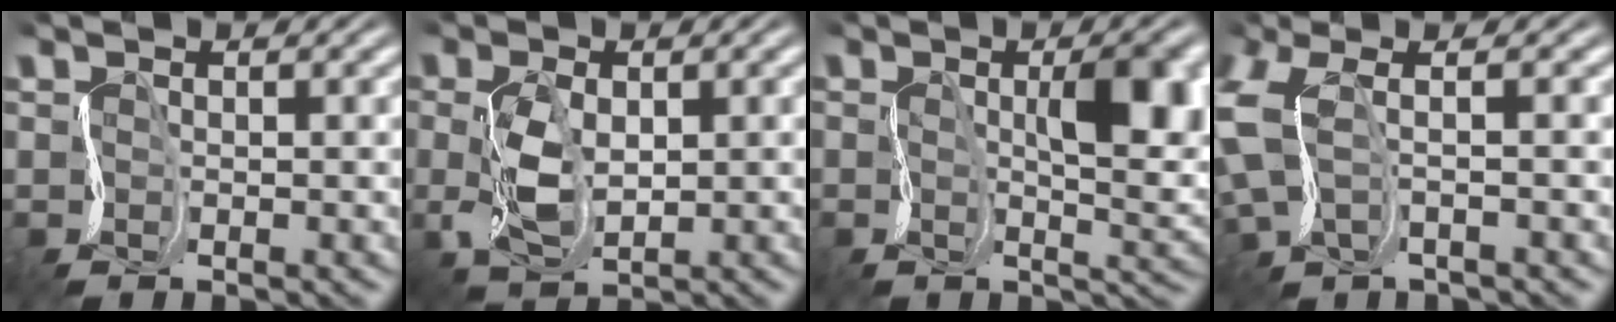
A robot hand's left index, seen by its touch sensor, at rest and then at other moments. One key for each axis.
{"total": 2.6, "fx": 0.7, "fy": 1.6, "fz": 1.9, "tx": -0.071, "ty": 0.005, "tz": 0.013}
{"total": 6.3, "fx": 1.2, "fy": 2.1, "fz": 5.8, "tx": -0.097, "ty": 0.010, "tz": 0.019}
{"total": 3.5, "fx": 1.4, "fy": 1.4, "fz": 2.9, "tx": -0.096, "ty": 0.007, "tz": 0.017}